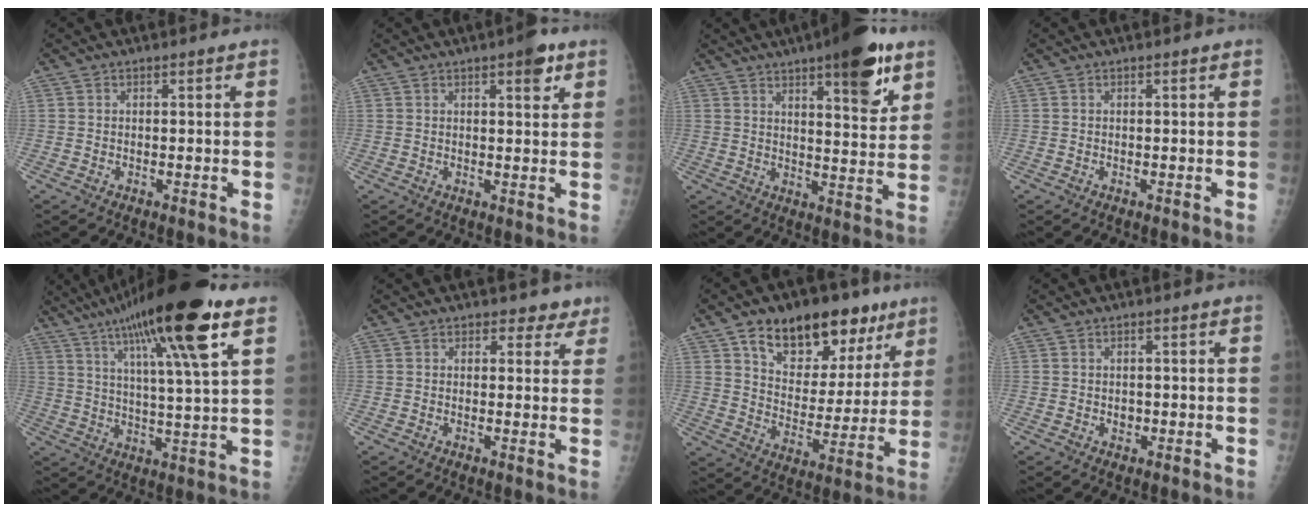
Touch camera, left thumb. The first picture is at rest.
{"total": 4.2, "force": [2.4, 1.3, 3.2], "torque": [-0.033, -0.009, 0.027]}
{"total": 14.2, "force": [8.1, 3.8, 10.9], "torque": [-0.128, -0.039, 0.112]}
{"total": 0.0}
{"total": 20.8, "force": [11.6, 2.4, 17.2], "torque": [-0.285, -0.025, 0.187]}
{"total": 3.4, "force": [2.5, 2.2, 0.3], "torque": [0.027, -0.015, 0.019]}
{"total": 20.5, "force": [12.1, 11.5, 11.9], "torque": [-0.128, -0.038, 0.193]}
{"total": 1.4, "force": [-0.1, 1.2, 0.7], "torque": [-0.007, 0.001, 0.001]}